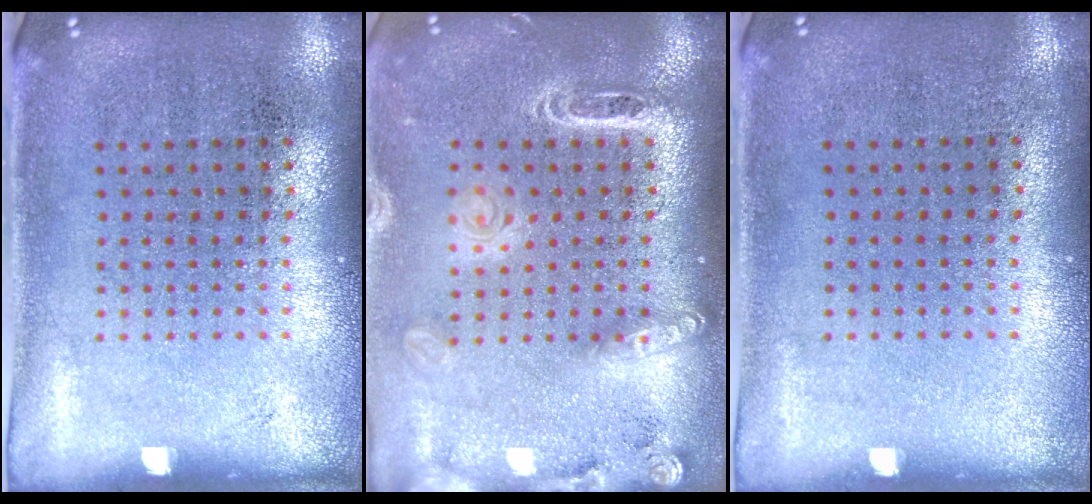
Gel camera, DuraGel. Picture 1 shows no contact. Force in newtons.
{"total": 2.1, "press": 1.8, "slide": 1.2}
{"total": 0.0}